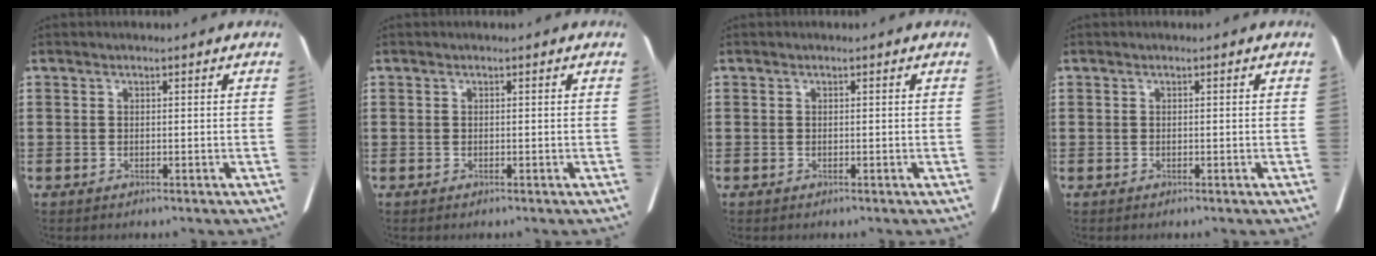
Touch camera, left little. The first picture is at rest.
{"total": 0.0}
{"total": 0.0}
{"total": 0.0}